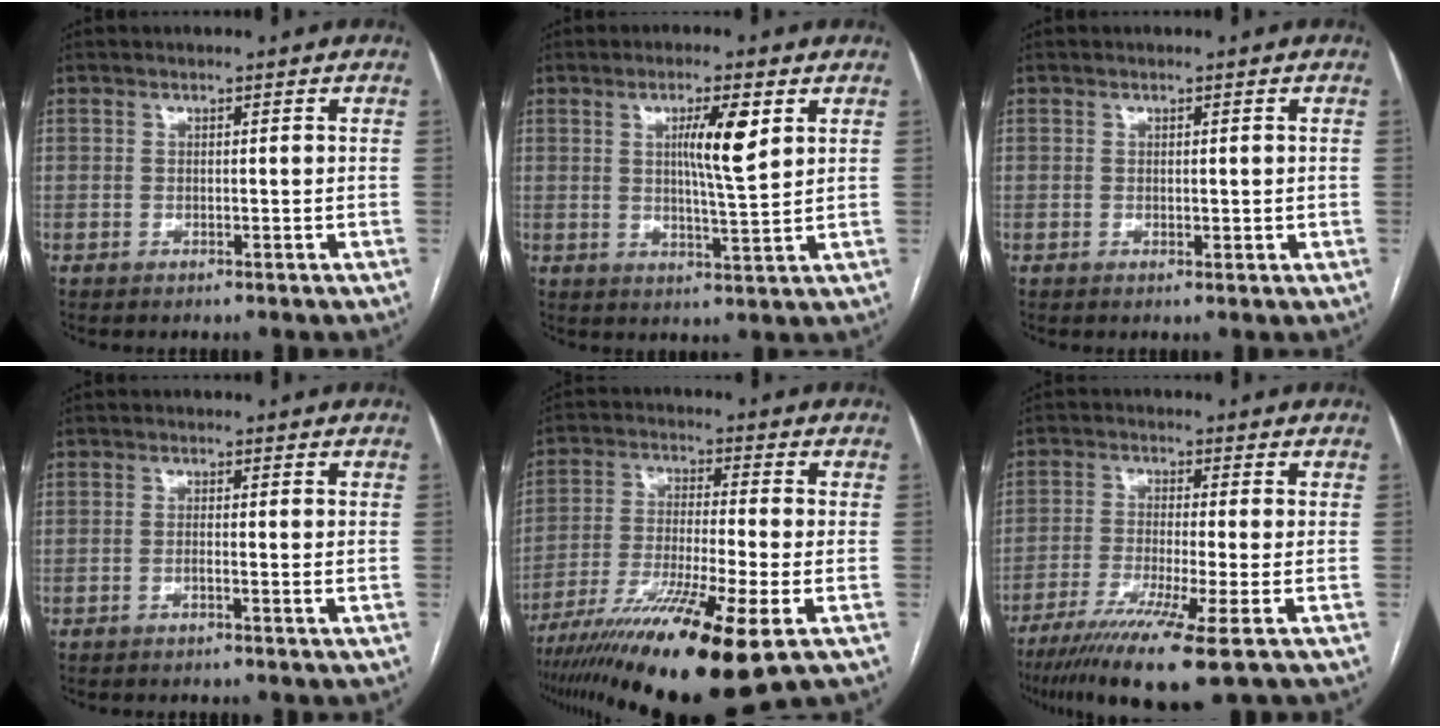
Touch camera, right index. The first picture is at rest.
{"total": 7.5, "force": [2.5, 1.1, 7.0], "torque": [-0.117, 0.003, 0.042]}
{"total": 1.2, "force": [0.2, 0.7, 1.0], "torque": [-0.014, -0.004, 0.004]}
{"total": 1.5, "force": [-0.3, 0.1, 1.4], "torque": [-0.024, 0.000, -0.006]}
{"total": 16.8, "force": [-9.7, 0.2, 13.6], "torque": [-0.237, -0.043, -0.167]}
{"total": 11.8, "force": [-7.4, -0.9, 9.1], "torque": [-0.163, -0.034, -0.123]}